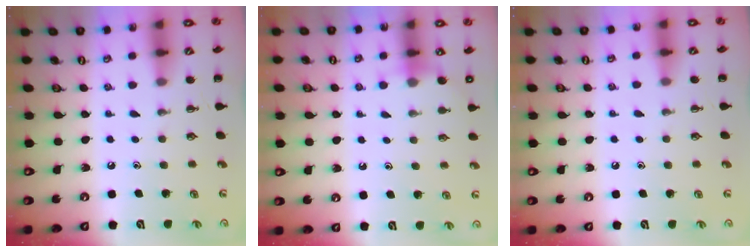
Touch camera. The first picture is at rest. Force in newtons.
{"total": 5.2, "press": 5.0, "slide": 1.3}
{"total": 3.0, "press": 2.8, "slide": 1.1}